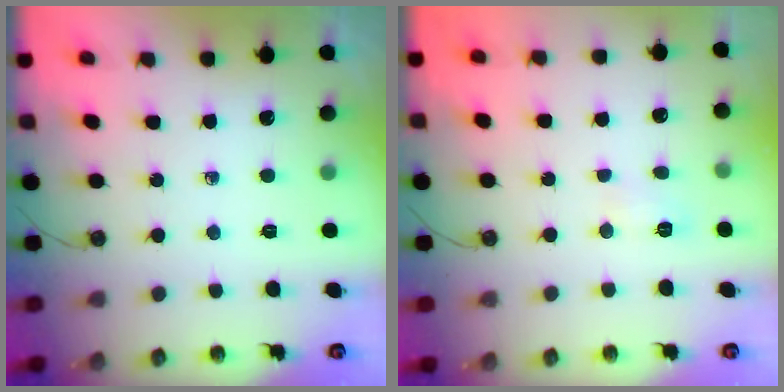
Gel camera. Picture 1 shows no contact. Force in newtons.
{"total": 3.9, "press": 3.9, "slide": 0.4}